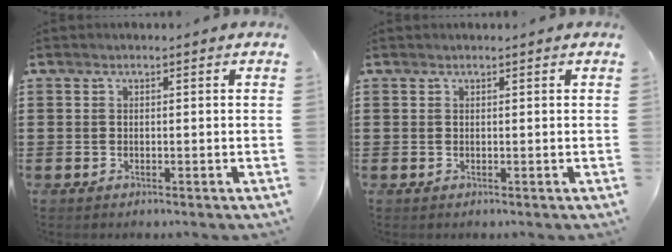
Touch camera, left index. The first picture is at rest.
{"total": 0.0}